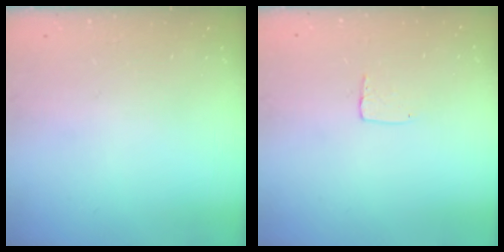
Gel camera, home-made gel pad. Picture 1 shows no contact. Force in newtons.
{"total": 3.6, "press": 3.6, "slide": 0.2}